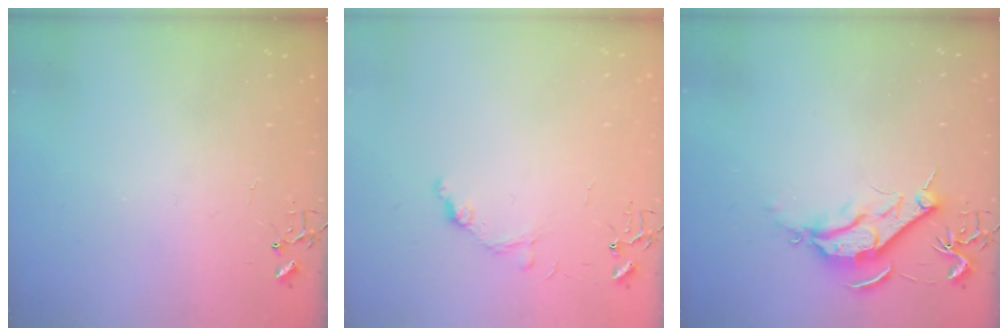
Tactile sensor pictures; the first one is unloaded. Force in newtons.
{"total": 7.9, "press": 7.9, "slide": 0.7}
{"total": 9.1, "press": 9.0, "slide": 0.8}